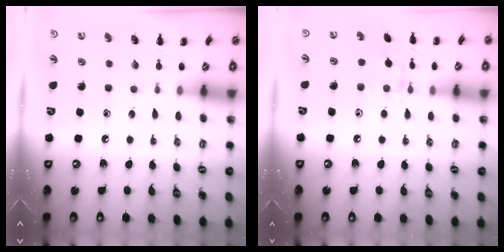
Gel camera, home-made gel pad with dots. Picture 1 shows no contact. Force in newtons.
{"total": 8.2, "press": 8.1, "slide": 1.3}